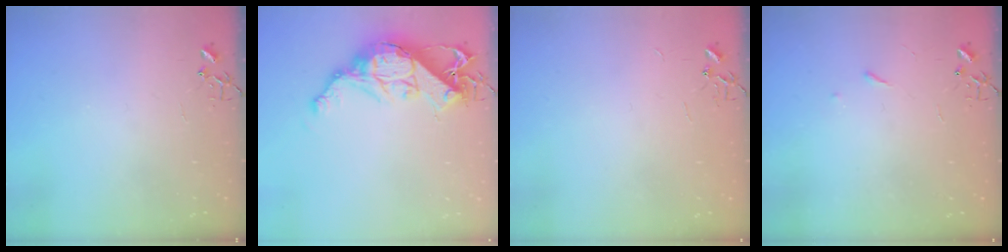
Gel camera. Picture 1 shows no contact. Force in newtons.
{"total": 15.3, "press": 15.3, "slide": 1.0}
{"total": 1.8, "press": 1.8, "slide": 0.2}
{"total": 2.9, "press": 2.8, "slide": 0.5}